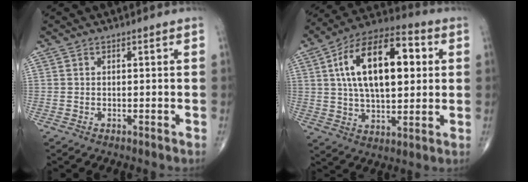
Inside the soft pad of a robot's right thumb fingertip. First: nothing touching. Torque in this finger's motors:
{"motor_torque": [1.06, 3.94, 0.71, -0.01, 0.28]}